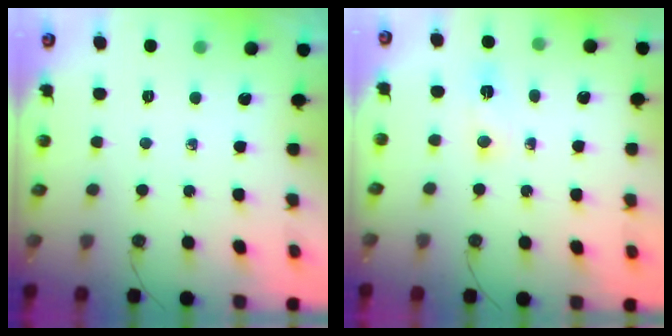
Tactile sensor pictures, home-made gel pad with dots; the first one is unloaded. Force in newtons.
{"total": 2.6, "press": 2.3, "slide": 1.1}